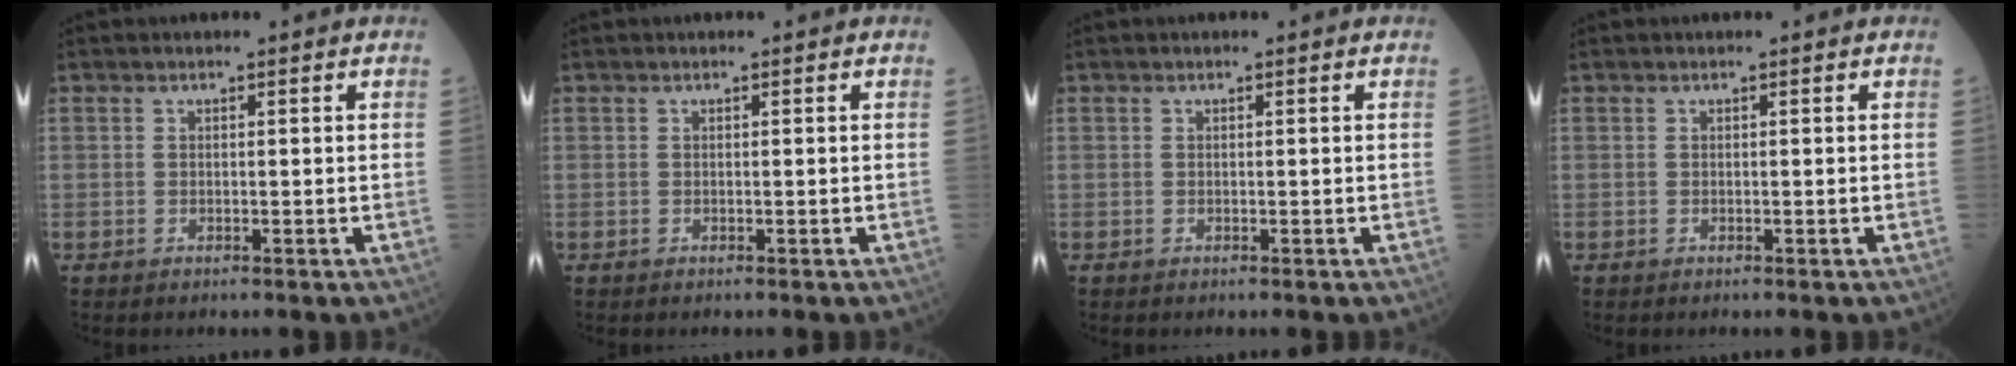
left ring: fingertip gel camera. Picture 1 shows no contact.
{"total": 0.0}
{"total": 0.0}
{"total": 0.0}